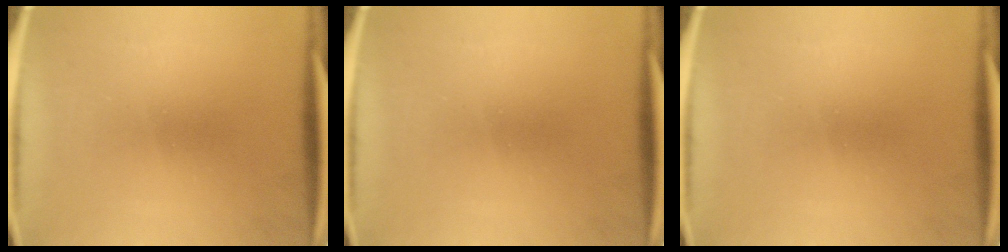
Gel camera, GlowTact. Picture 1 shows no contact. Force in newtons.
{"total": 0.0}
{"total": 0.0}